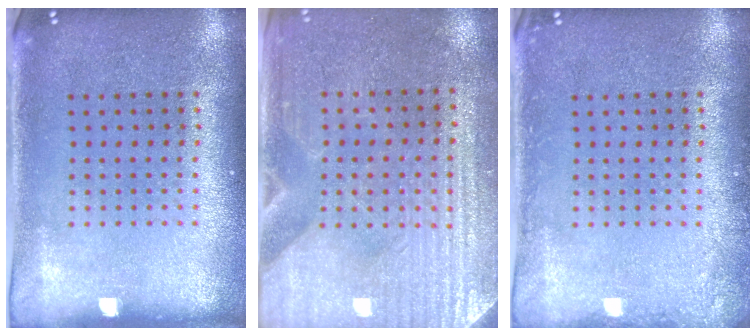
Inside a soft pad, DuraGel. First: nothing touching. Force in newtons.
{"total": 3.4, "press": 3.2, "slide": 1.2}
{"total": 1.2, "press": 1.2, "slide": 0.2}